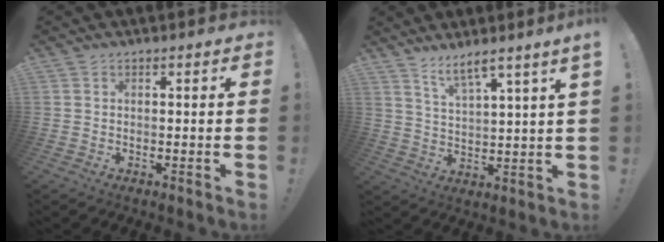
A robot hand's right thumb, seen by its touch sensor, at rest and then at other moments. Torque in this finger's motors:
{"motor_torque": [-0.02, 0.11, 0.17, 0.34, 0.10]}